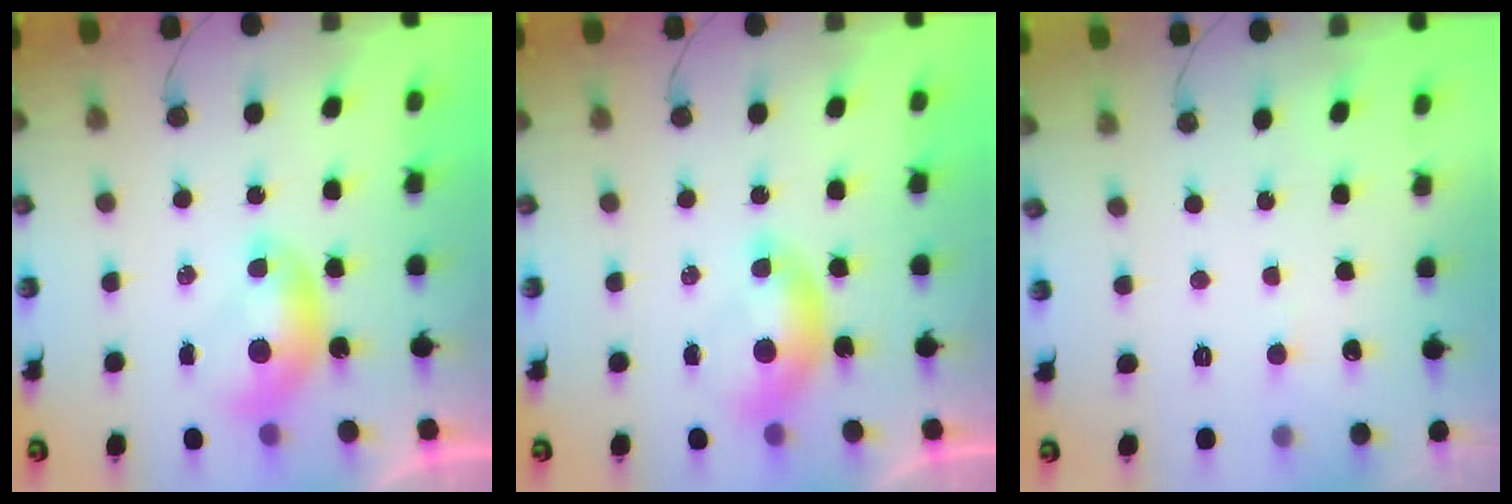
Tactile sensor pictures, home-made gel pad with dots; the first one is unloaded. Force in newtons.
{"total": 0.7, "press": 0.4, "slide": 0.5}
{"total": 2.4, "press": 2.4, "slide": 0.4}